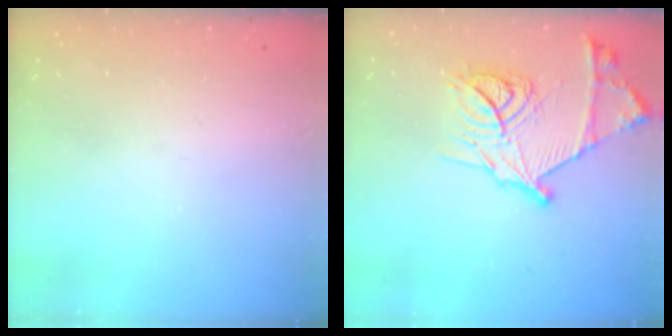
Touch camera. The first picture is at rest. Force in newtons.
{"total": 19.6, "press": 19.5, "slide": 1.5}